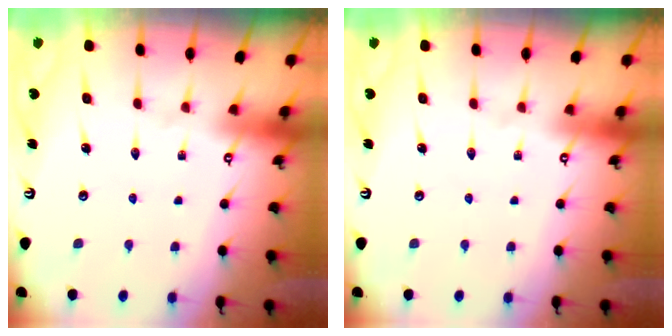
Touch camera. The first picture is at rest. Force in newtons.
{"total": 0.0}